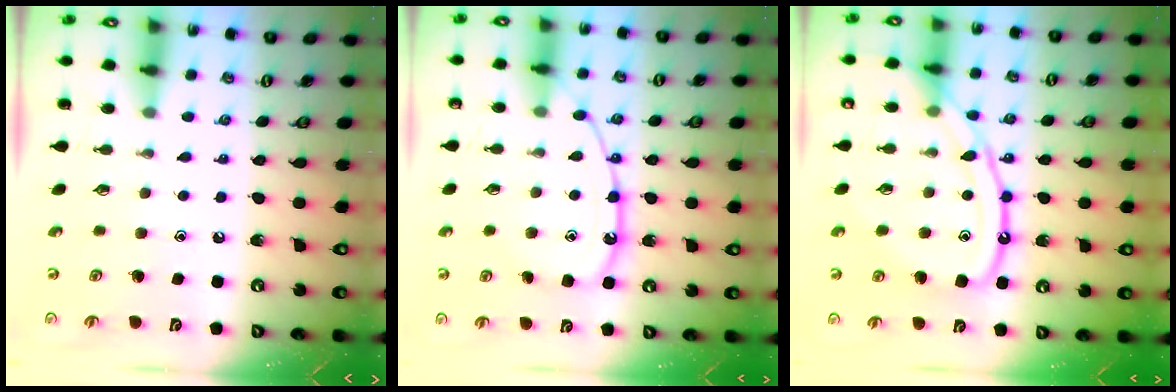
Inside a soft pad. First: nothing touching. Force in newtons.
{"total": 12.5, "press": 12.5, "slide": 1.2}
{"total": 12.6, "press": 12.6, "slide": 1.0}